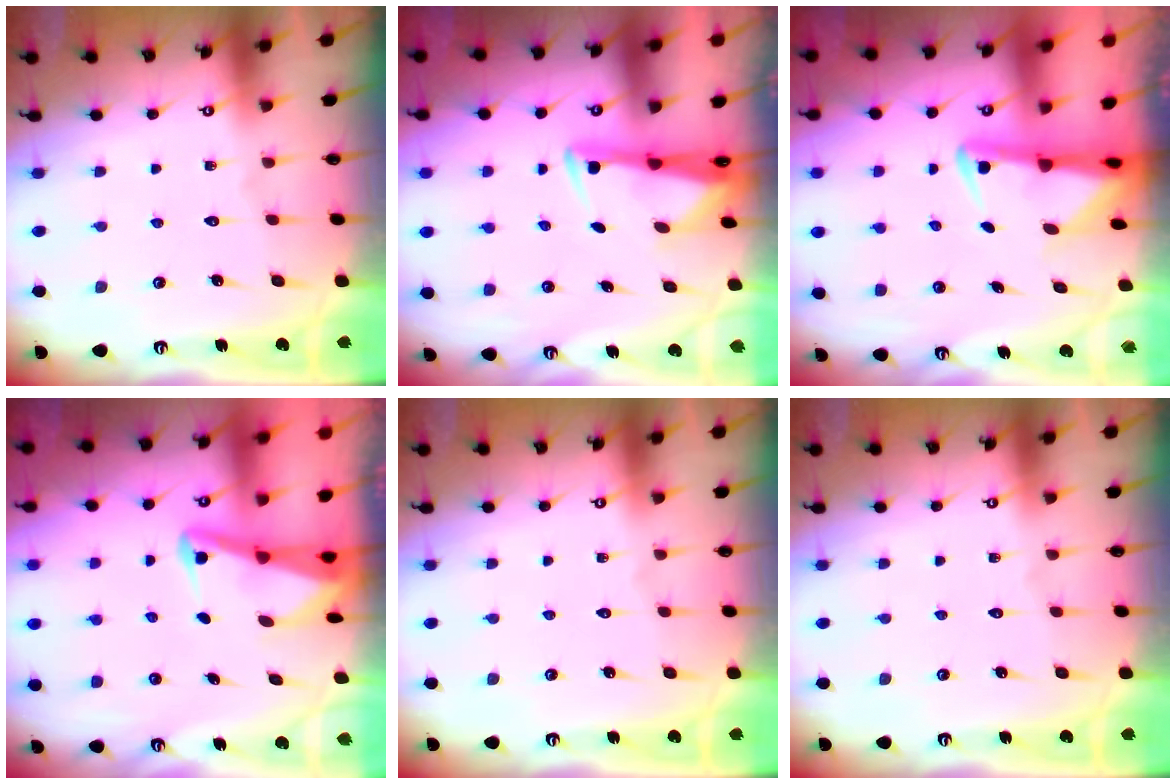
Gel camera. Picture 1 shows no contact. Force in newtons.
{"total": 3.0, "press": 2.8, "slide": 0.9}
{"total": 3.3, "press": 3.3, "slide": 0.6}
{"total": 3.1, "press": 3.0, "slide": 0.7}
{"total": 0.0}
{"total": 0.0}